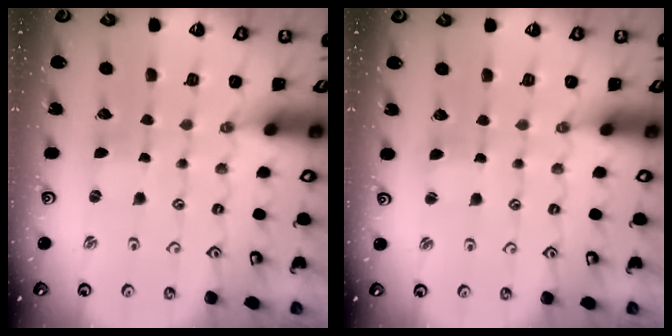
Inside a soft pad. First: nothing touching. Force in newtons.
{"total": 1.4, "press": 1.4, "slide": 0.2}